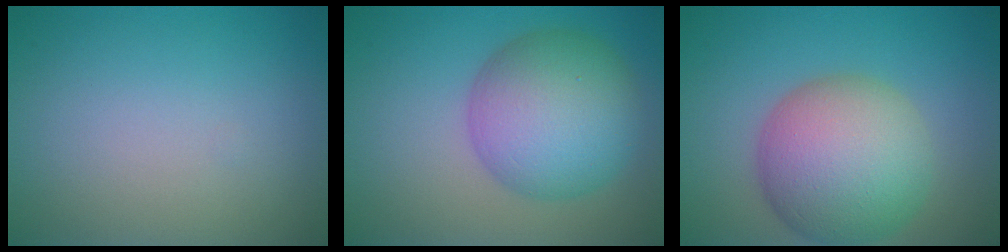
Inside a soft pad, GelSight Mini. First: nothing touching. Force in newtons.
{"total": 8.7, "press": 8.7, "slide": 0.2}
{"total": 9.4, "press": 9.4, "slide": 0.3}